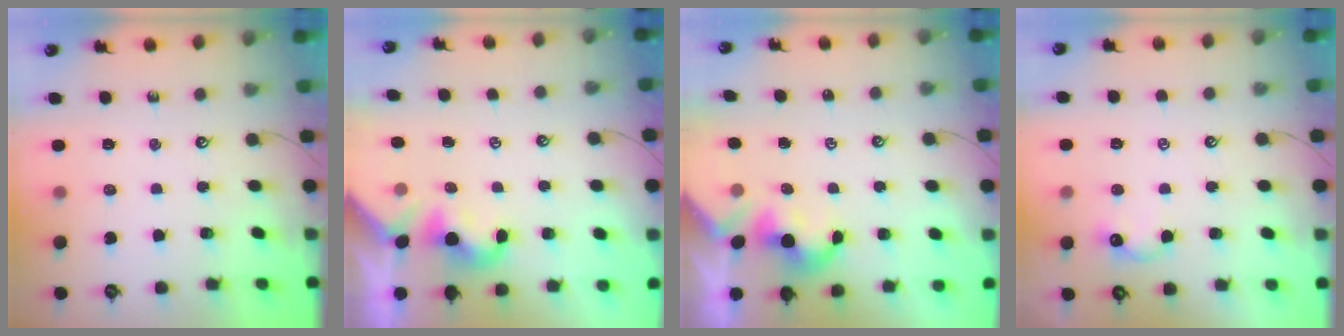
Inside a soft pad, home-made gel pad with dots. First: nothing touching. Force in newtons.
{"total": 2.2, "press": 2.1, "slide": 0.3}
{"total": 2.1, "press": 2.0, "slide": 0.3}
{"total": 0.6, "press": 0.2, "slide": 0.6}